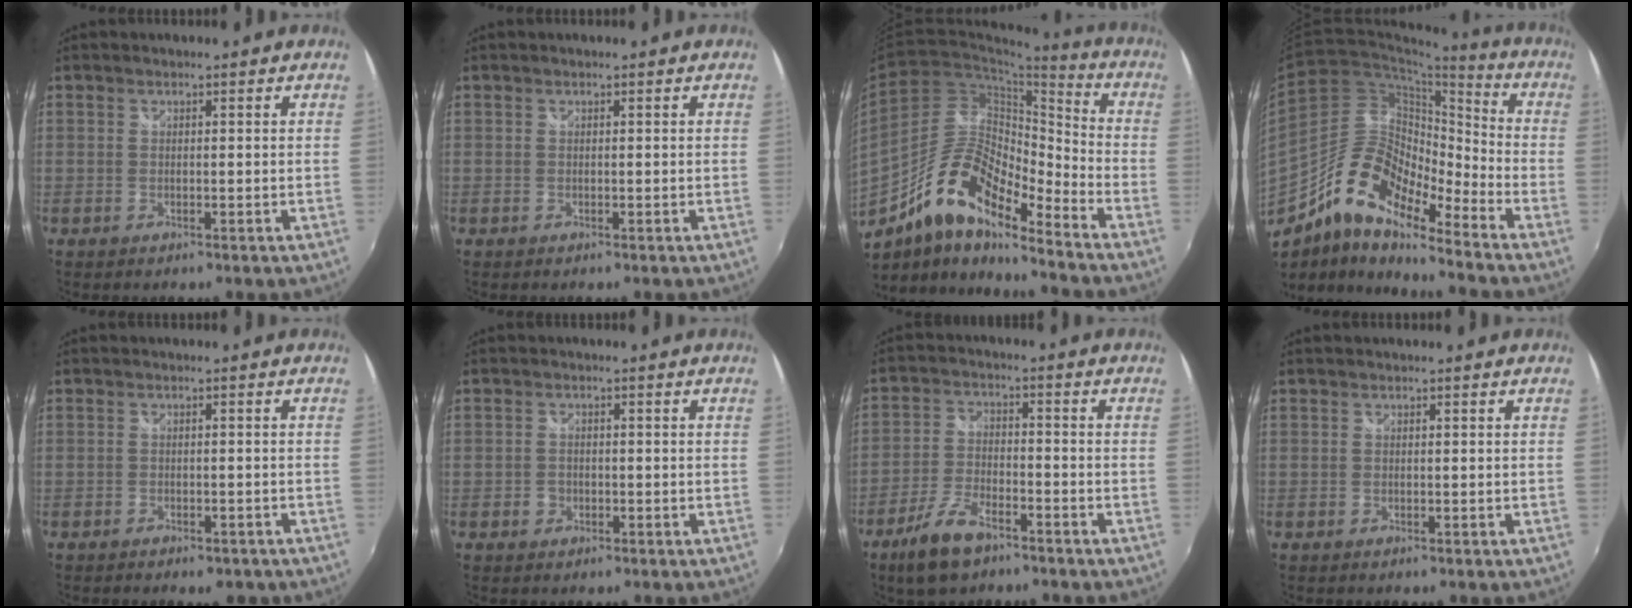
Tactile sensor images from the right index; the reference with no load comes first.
{"total": 0.0}
{"total": 16.8, "force": [-11.3, 5.1, 11.2], "torque": [-0.205, 0.002, -0.219]}
{"total": 15.4, "force": [-11.0, 4.8, 9.7], "torque": [-0.171, 0.005, -0.221]}
{"total": 4.9, "force": [-3.8, 2.3, 2.2], "torque": [-0.050, -0.011, -0.047]}
{"total": 2.1, "force": [-0.8, 1.8, 0.6], "torque": [-0.013, 0.000, -0.013]}
{"total": 9.0, "force": [-6.2, 3.6, 5.5], "torque": [-0.129, -0.006, -0.117]}
{"total": 0.0}